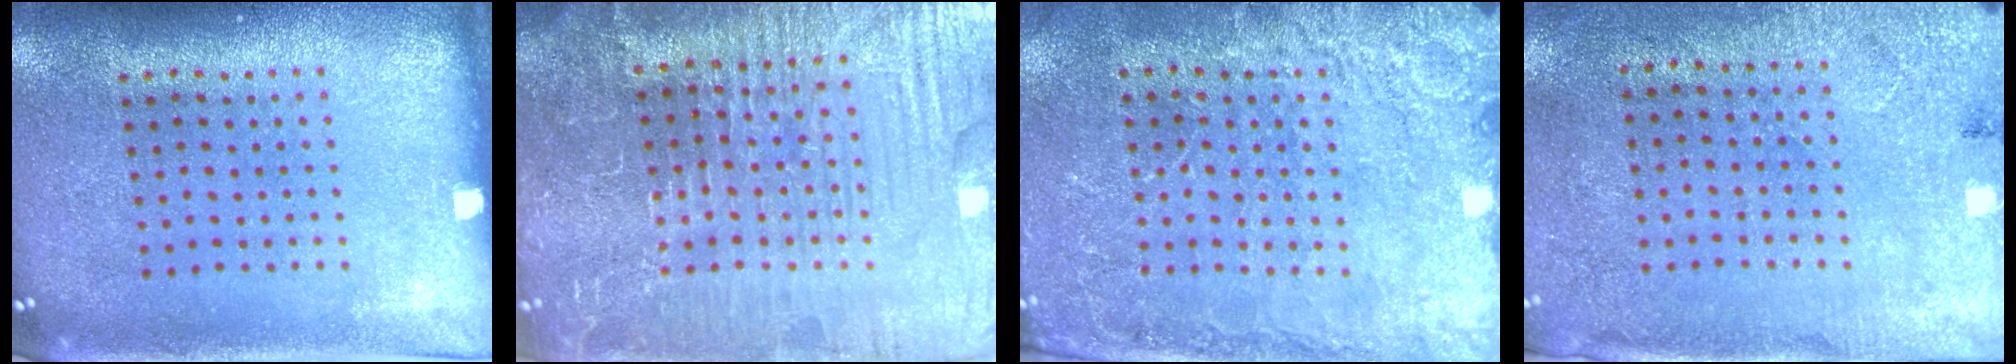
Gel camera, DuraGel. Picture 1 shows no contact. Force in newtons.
{"total": 5.8, "press": 5.4, "slide": 2.3}
{"total": 2.5, "press": 2.5, "slide": 0.5}
{"total": 2.7, "press": 2.2, "slide": 1.5}